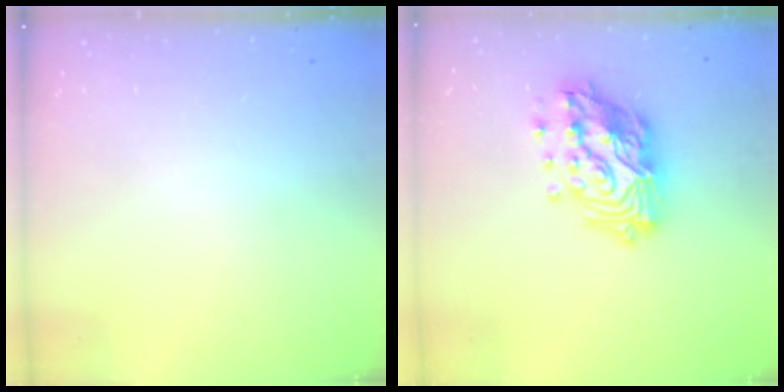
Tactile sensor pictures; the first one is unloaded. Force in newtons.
{"total": 18.6, "press": 18.6, "slide": 1.4}